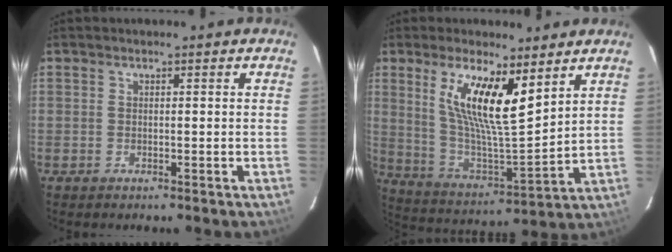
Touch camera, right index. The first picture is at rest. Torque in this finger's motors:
{"motor_torque": [0.80, 0.55, 0.81, 0.21]}